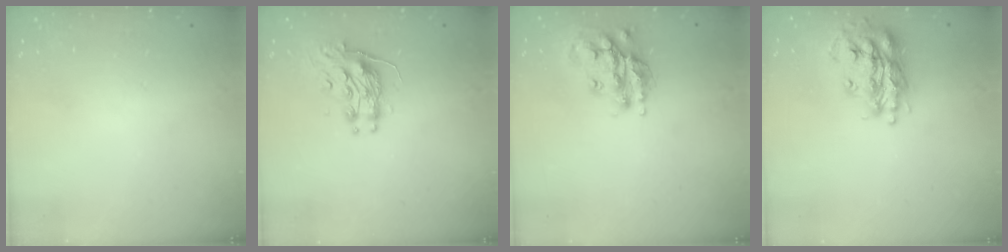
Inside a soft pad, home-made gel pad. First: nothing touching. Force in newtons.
{"total": 10.0, "press": 10.0, "slide": 0.0}
{"total": 16.1, "press": 16.0, "slide": 1.3}
{"total": 17.4, "press": 17.4, "slide": 1.1}